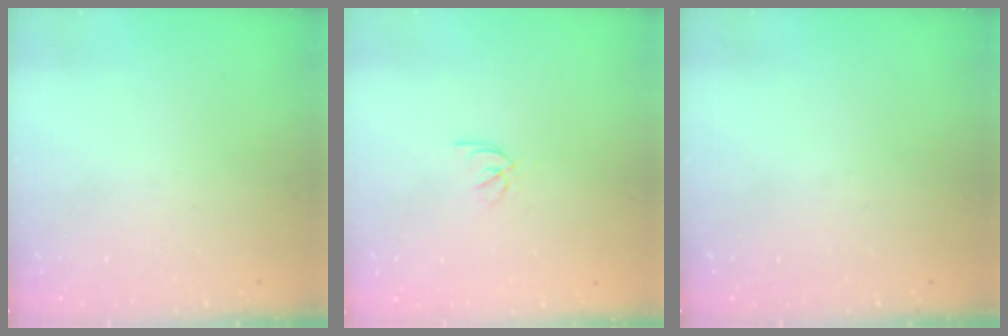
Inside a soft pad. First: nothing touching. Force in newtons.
{"total": 2.3, "press": 2.2, "slide": 0.5}
{"total": 0.0}